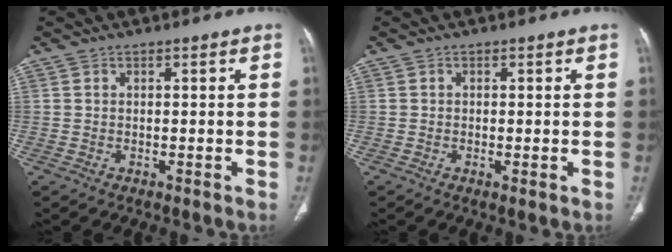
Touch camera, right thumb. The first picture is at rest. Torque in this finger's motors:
{"motor_torque": [-0.29, -0.25, -0.18, -0.29, 0.01]}